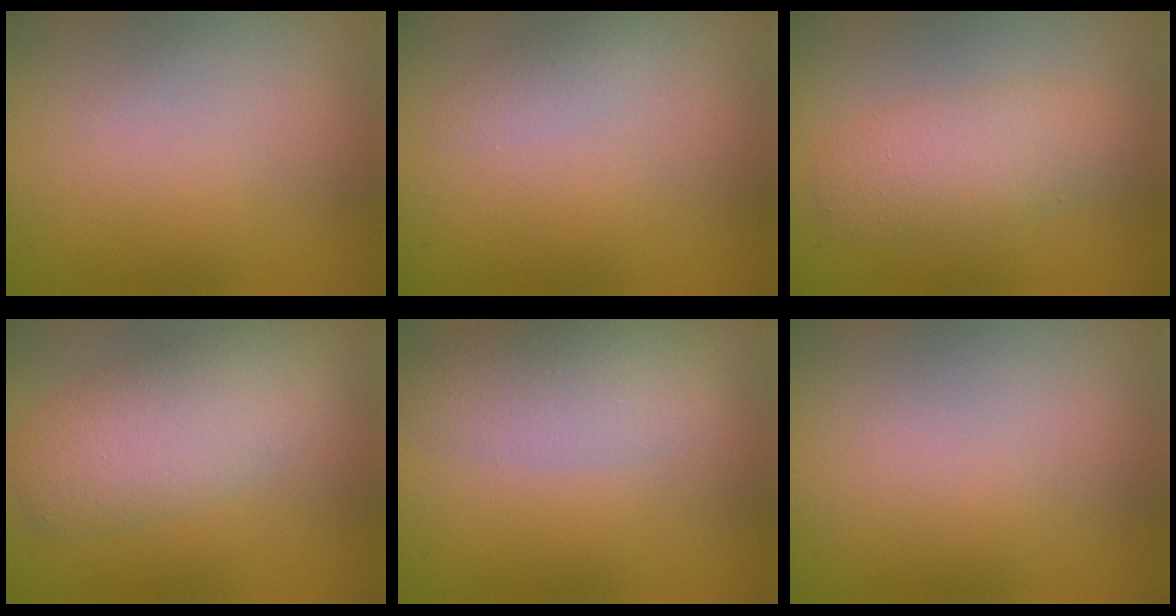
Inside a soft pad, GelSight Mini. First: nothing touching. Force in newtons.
{"total": 0.8, "press": 0.8, "slide": 0.0}
{"total": 3.3, "press": 3.3, "slide": 0.1}
{"total": 5.2, "press": 5.2, "slide": 0.0}
{"total": 3.9, "press": 3.9, "slide": 0.1}
{"total": 0.0}